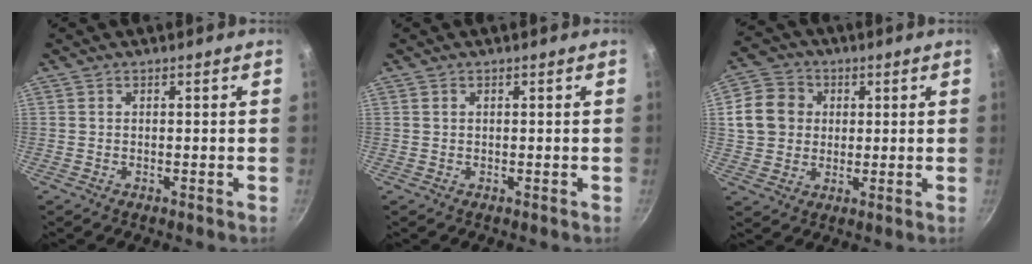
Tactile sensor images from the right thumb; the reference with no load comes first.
{"total": 0.0}
{"total": 9.8, "force": [2.0, 8.6, 4.3], "torque": [-0.047, 0.008, 0.027]}